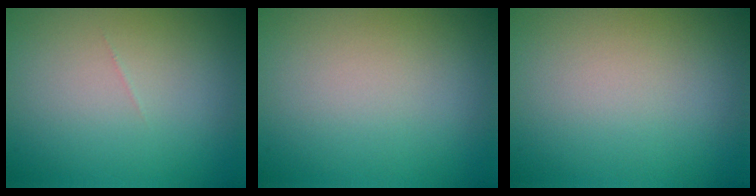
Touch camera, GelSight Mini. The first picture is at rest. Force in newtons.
{"total": 0.0}
{"total": 0.0}